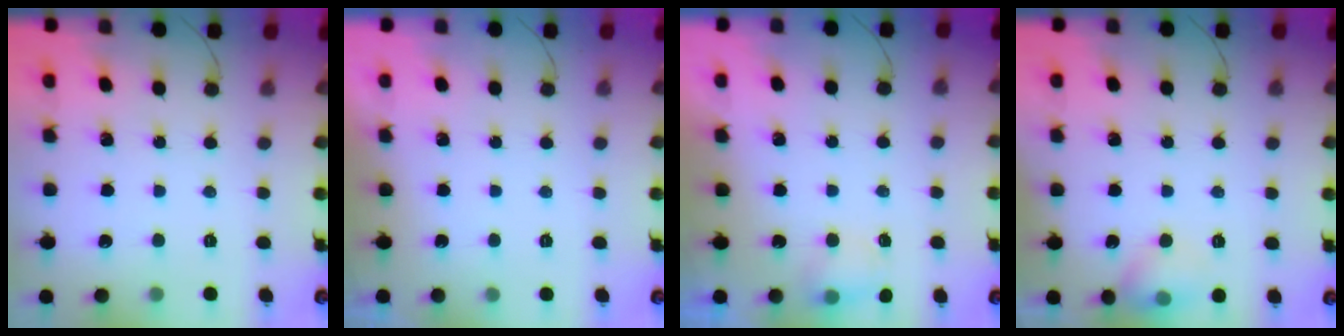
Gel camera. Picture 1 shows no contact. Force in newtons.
{"total": 0.0}
{"total": 4.7, "press": 4.5, "slide": 1.3}
{"total": 7.2, "press": 7.0, "slide": 1.6}